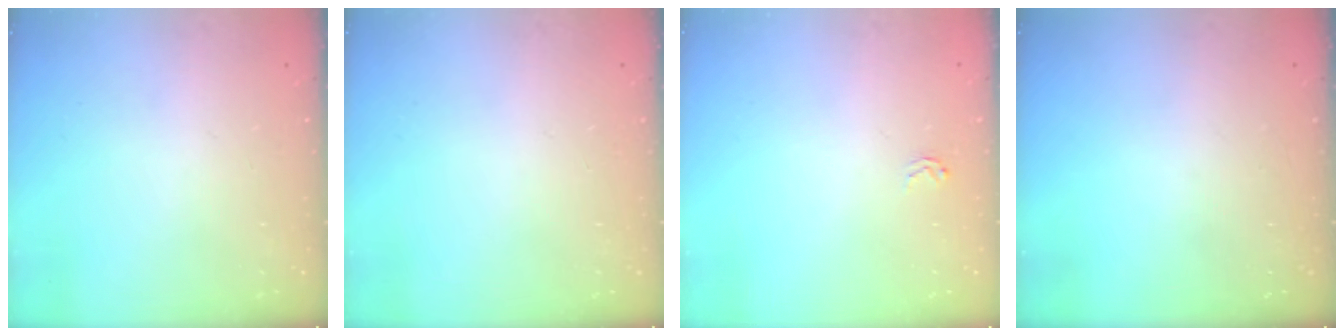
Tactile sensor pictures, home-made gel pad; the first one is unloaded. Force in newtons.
{"total": 0.0}
{"total": 2.3, "press": 2.2, "slide": 0.2}
{"total": 0.0}